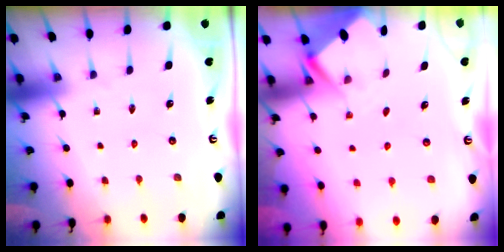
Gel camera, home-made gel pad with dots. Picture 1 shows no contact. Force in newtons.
{"total": 2.6, "press": 2.6, "slide": 0.1}